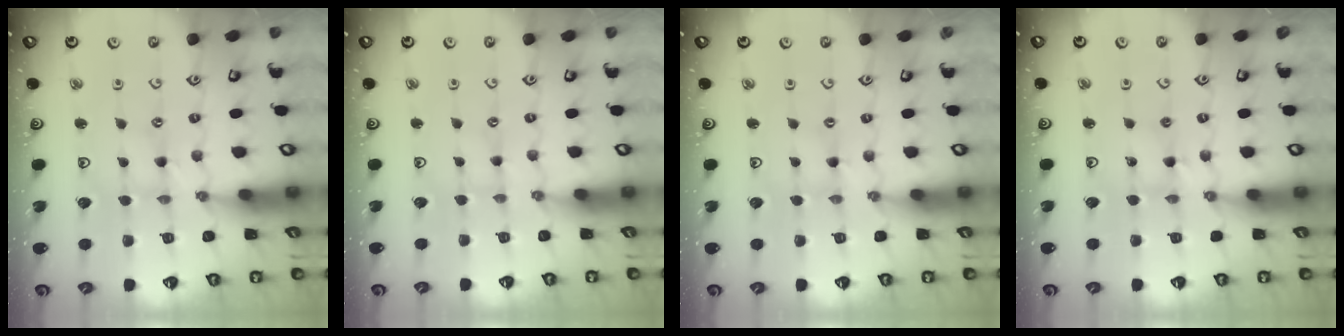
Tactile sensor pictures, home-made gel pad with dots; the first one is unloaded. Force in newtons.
{"total": 0.0}
{"total": 0.0}
{"total": 2.6, "press": 2.6, "slide": 0.3}